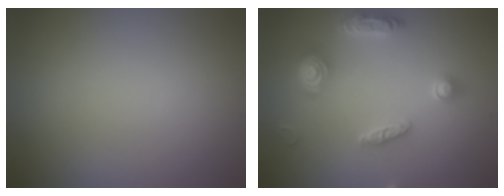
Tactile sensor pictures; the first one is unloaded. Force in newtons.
{"total": 4.7, "press": 3.9, "slide": 2.5}